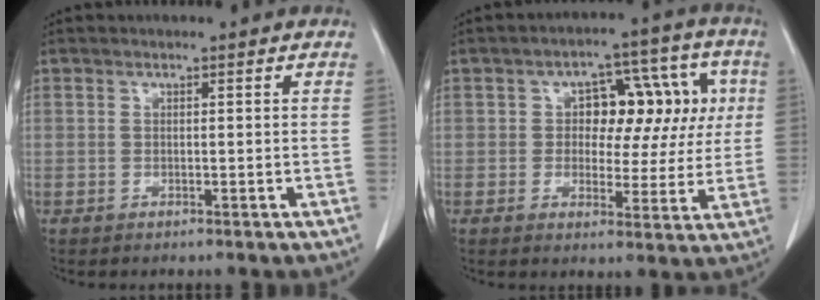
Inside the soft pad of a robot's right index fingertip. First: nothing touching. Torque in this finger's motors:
{"motor_torque": [0.54, 0.46, 0.14, 0.04]}